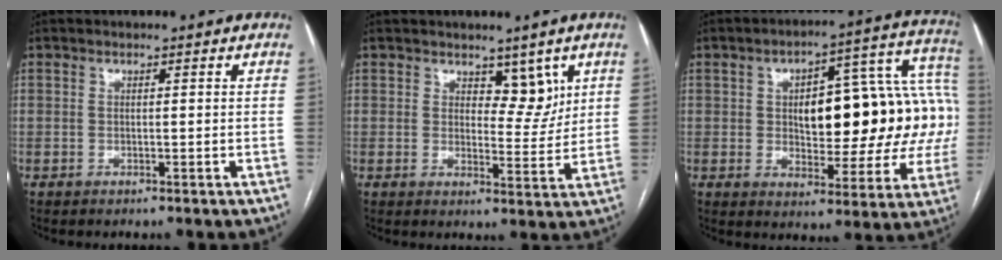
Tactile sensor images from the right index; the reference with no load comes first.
{"total": 4.7, "force": [2.8, 2.5, 2.8], "torque": [-0.025, -0.006, 0.042]}
{"total": 21.6, "force": [0.8, 8.5, 19.8], "torque": [-0.229, 0.054, 0.023]}